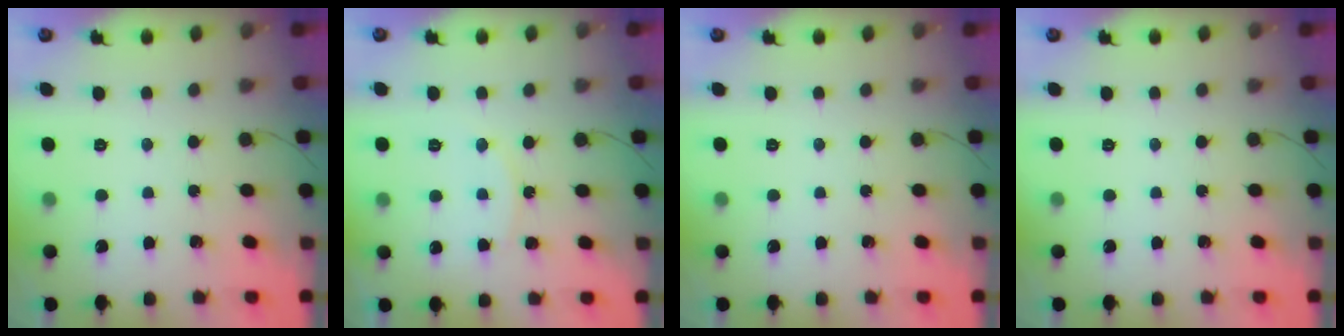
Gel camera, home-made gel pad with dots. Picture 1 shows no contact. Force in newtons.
{"total": 7.7, "press": 7.7, "slide": 0.3}
{"total": 0.0}
{"total": 0.0}